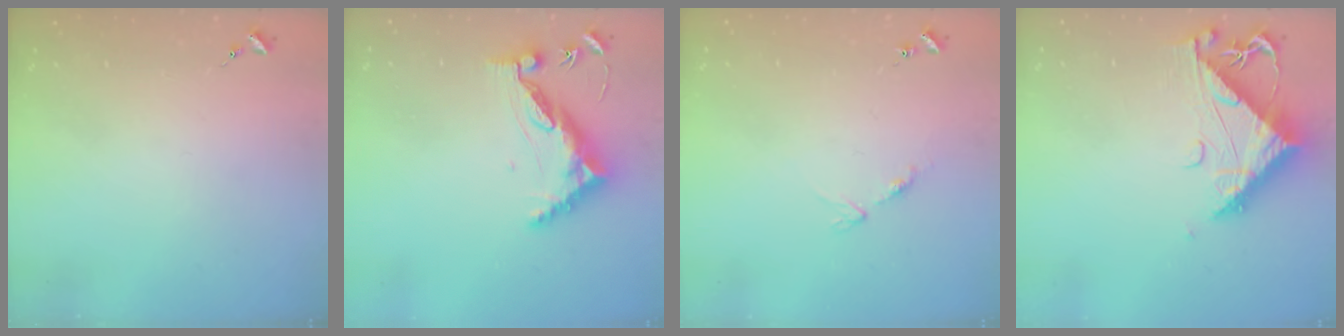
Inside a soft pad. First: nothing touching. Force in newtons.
{"total": 12.1, "press": 12.0, "slide": 1.2}
{"total": 7.8, "press": 7.8, "slide": 0.6}
{"total": 10.1, "press": 10.0, "slide": 1.0}